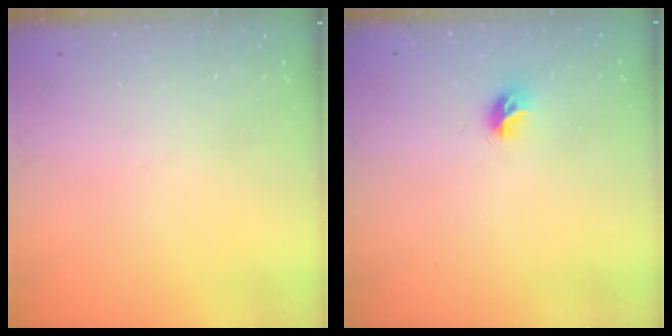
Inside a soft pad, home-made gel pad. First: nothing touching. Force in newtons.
{"total": 5.8, "press": 5.8, "slide": 0.5}